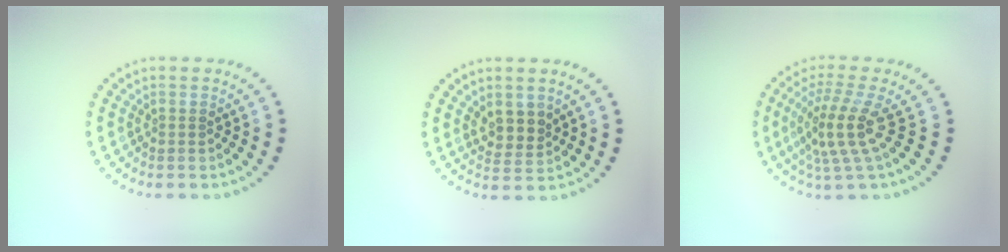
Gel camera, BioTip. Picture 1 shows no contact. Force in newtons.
{"total": 2.3, "press": 2.2, "slide": 0.9}
{"total": 4.2, "press": 2.8, "slide": 3.1}